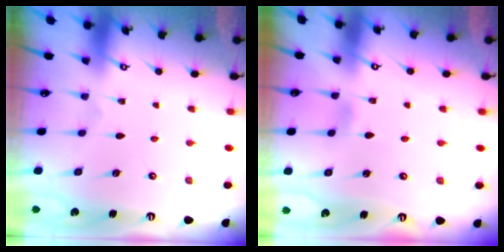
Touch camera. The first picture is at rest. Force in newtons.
{"total": 2.1, "press": 2.1, "slide": 0.2}